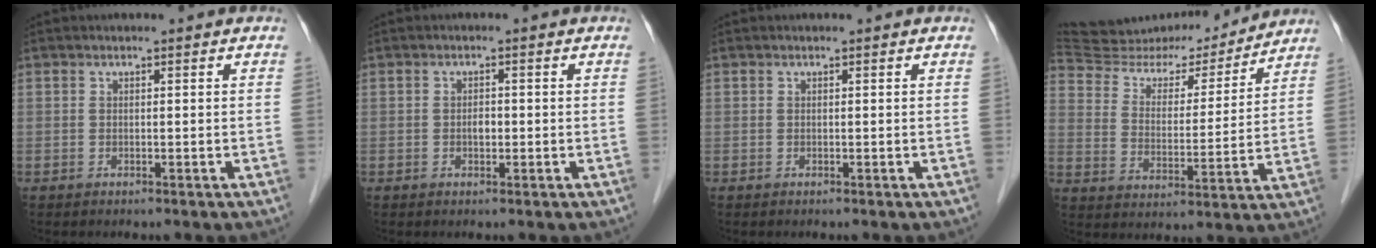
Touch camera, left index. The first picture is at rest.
{"total": 1.2, "force": [-0.2, 0.8, 0.9], "torque": [-0.016, 0.002, -0.002]}
{"total": 0.0}
{"total": 21.3, "force": [20.0, 5.1, 5.2], "torque": [-0.103, 0.007, 0.304]}